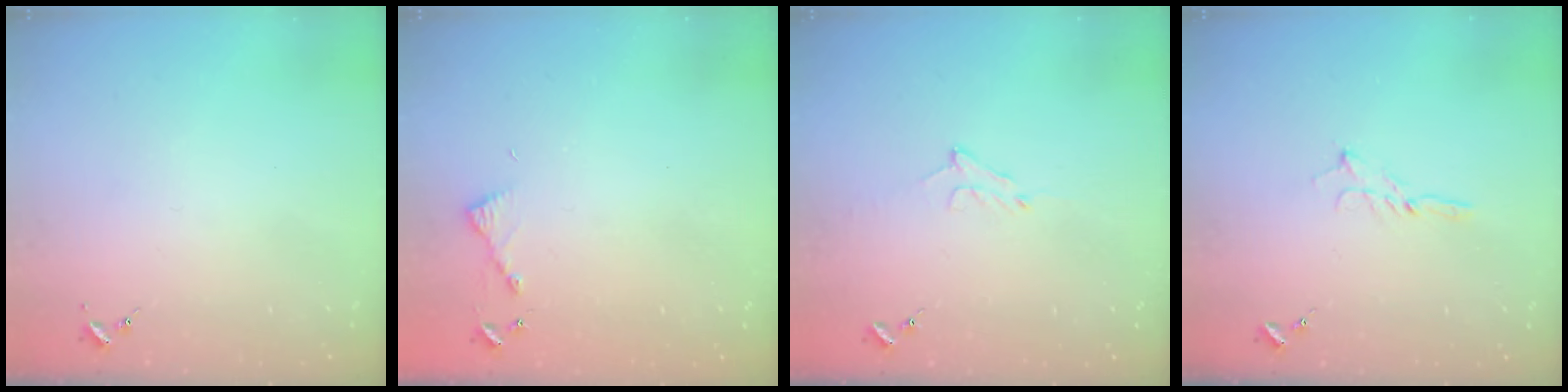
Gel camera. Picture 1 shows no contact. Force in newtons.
{"total": 5.5, "press": 5.4, "slide": 0.4}
{"total": 7.5, "press": 7.5, "slide": 0.9}
{"total": 2.9, "press": 2.9, "slide": 0.2}